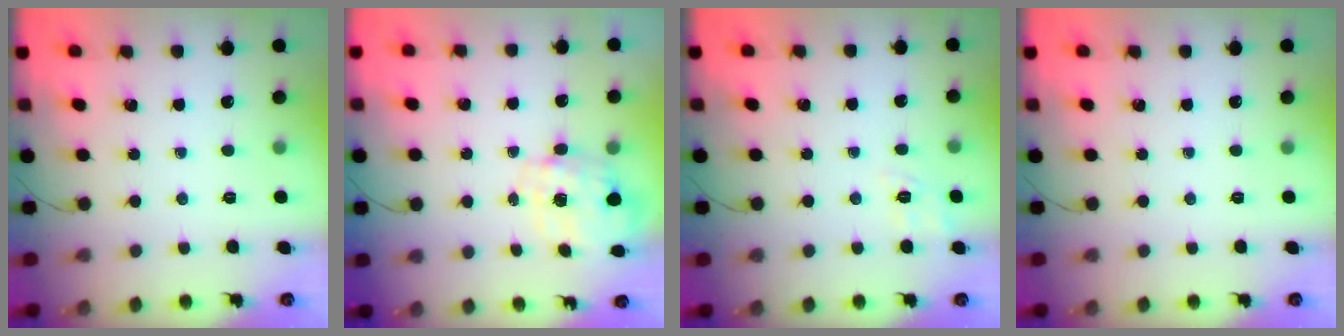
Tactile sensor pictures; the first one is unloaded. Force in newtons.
{"total": 2.7, "press": 2.6, "slide": 0.8}
{"total": 5.3, "press": 4.9, "slide": 2.0}
{"total": 0.0}